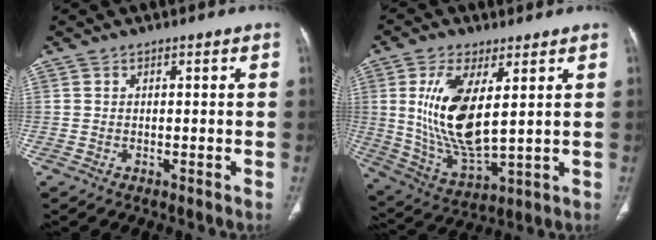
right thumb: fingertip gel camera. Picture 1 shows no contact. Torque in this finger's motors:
{"motor_torque": [2.54, 2.47, 1.73, -0.53, 0.21]}